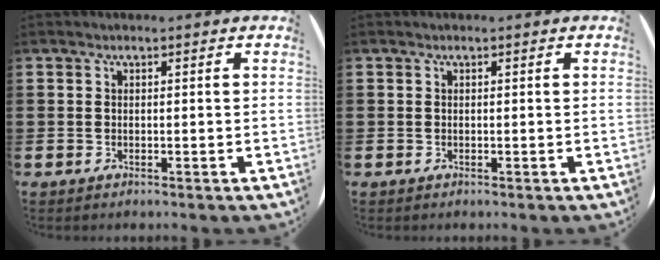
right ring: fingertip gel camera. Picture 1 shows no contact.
{"total": 0.0}